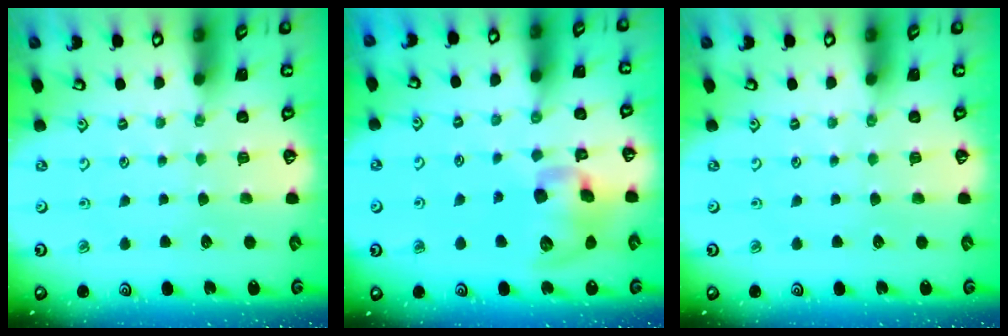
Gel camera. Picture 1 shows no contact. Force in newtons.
{"total": 13.6, "press": 13.4, "slide": 2.1}
{"total": 0.0}